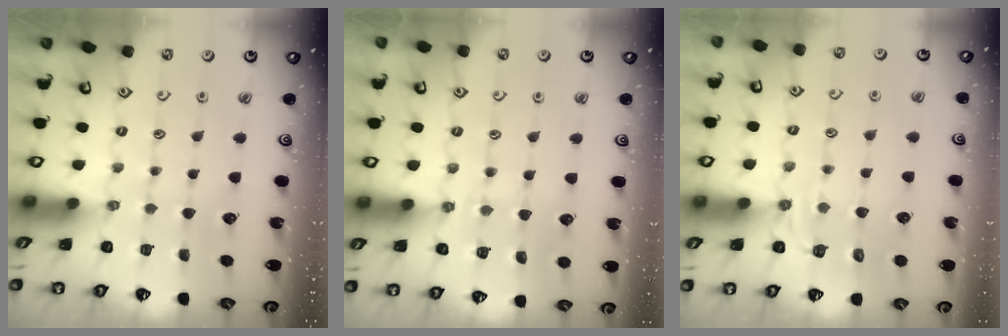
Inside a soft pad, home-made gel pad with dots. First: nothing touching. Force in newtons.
{"total": 5.5, "press": 5.5, "slide": 0.9}
{"total": 3.7, "press": 2.9, "slide": 2.2}